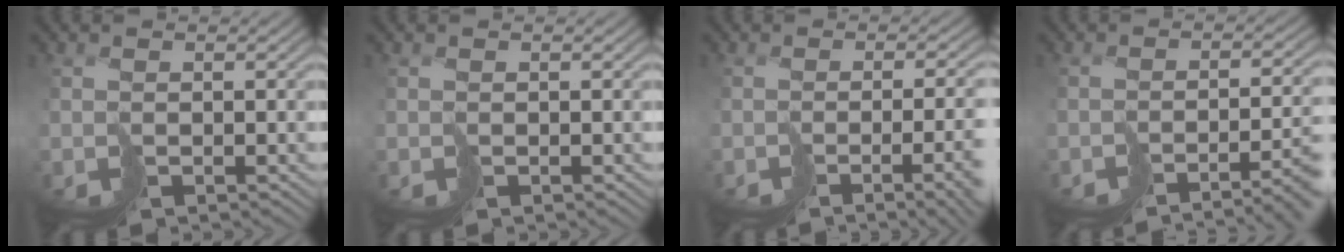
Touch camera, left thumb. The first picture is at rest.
{"total": 0.0}
{"total": 7.5, "force": [-2.9, 1.8, 6.7], "torque": [-0.067, -0.025, -0.023]}
{"total": 7.5, "force": [-5.4, 0.9, 5.1], "torque": [-0.053, -0.011, -0.069]}